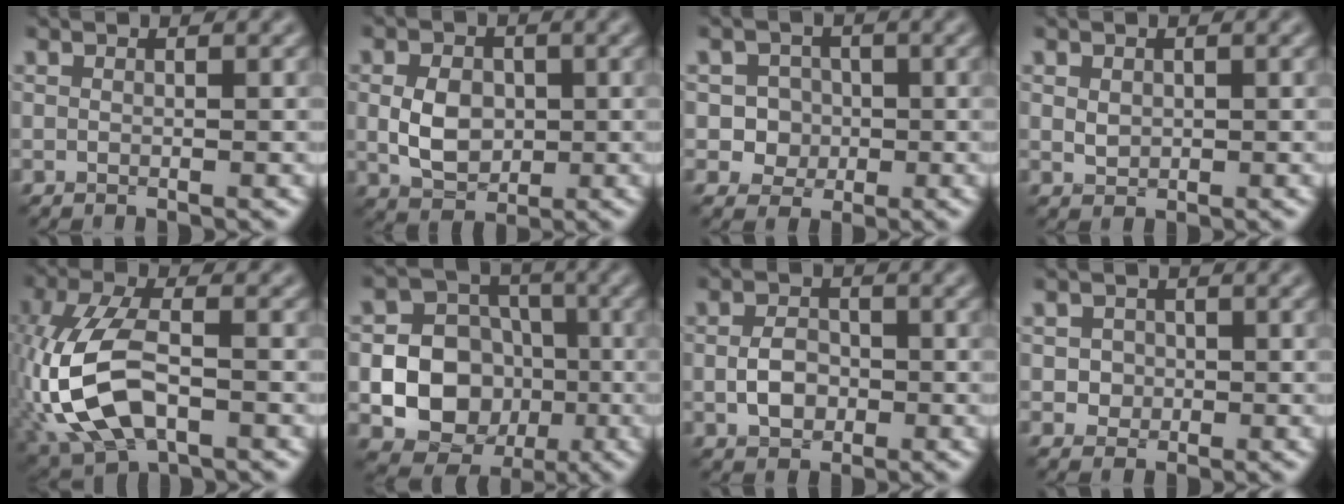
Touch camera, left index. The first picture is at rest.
{"total": 4.1, "force": [-0.2, 3.0, 2.8], "torque": [-0.059, -0.003, -0.005]}
{"total": 3.1, "force": [-0.3, 2.9, 1.0], "torque": [-0.001, 0.006, -0.020]}
{"total": 1.2, "force": [0.2, 1.0, 0.7], "torque": [-0.016, -0.002, 0.006]}
{"total": 10.4, "force": [-2.7, 5.5, 8.5], "torque": [-0.198, 0.001, -0.064]}
{"total": 11.1, "force": [-2.3, 10.0, 4.3], "torque": [-0.075, -0.001, -0.059]}
{"total": 3.1, "force": [-0.6, 2.2, 2.0], "torque": [-0.041, 0.001, -0.017]}
{"total": 1.8, "force": [-0.1, 1.7, 0.6], "torque": [0.000, 0.002, -0.001]}